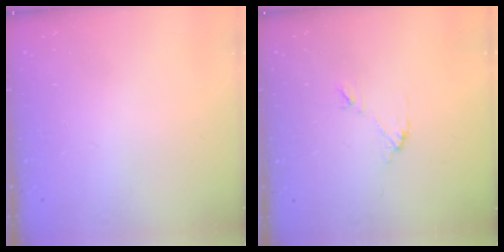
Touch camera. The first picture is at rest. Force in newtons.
{"total": 7.2, "press": 7.2, "slide": 0.3}